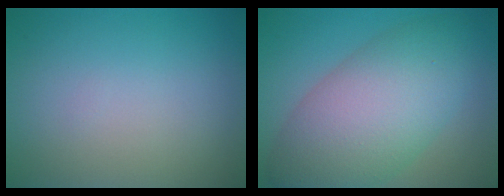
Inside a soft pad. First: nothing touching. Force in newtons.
{"total": 9.9, "press": 9.9, "slide": 0.4}